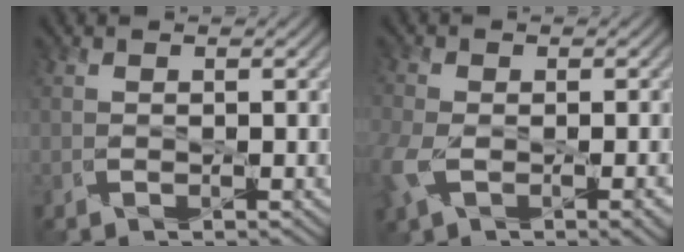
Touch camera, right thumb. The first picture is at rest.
{"total": 7.3, "force": [-2.5, 4.0, 5.5], "torque": [-0.130, -0.017, -0.048]}